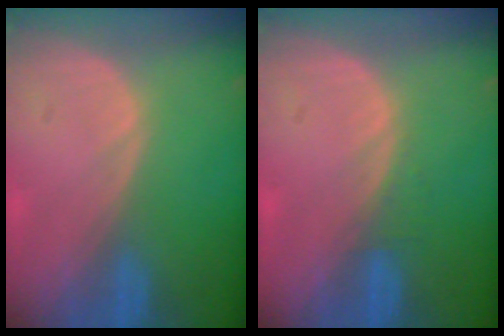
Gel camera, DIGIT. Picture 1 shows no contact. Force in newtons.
{"total": 1.0, "press": 0.9, "slide": 0.3}